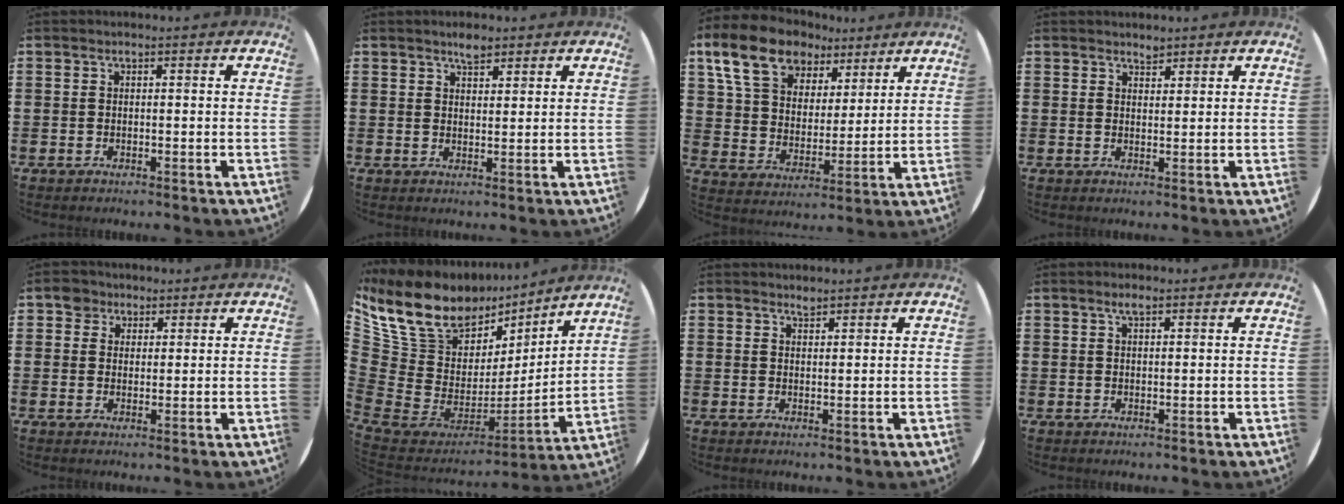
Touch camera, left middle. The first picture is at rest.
{"total": 2.4, "force": [2.1, 0.8, 0.9], "torque": [-0.012, 0.001, 0.037]}
{"total": 12.2, "force": [8.9, 7.0, 4.5], "torque": [-0.116, -0.016, 0.168]}
{"total": 1.5, "force": [1.4, 0.4, 0.1], "torque": [0.004, -0.002, 0.025]}
{"total": 3.0, "force": [2.2, 2.1, 0.2], "torque": [0.004, 0.001, 0.040]}
{"total": 12.9, "force": [9.4, 7.7, 4.3], "torque": [-0.138, -0.071, 0.172]}
{"total": 1.0, "force": [1.0, 0.1, 0.0], "torque": [0.007, -0.003, 0.018]}
{"total": 1.5, "force": [1.0, 0.4, 1.0], "torque": [-0.020, 0.004, 0.017]}